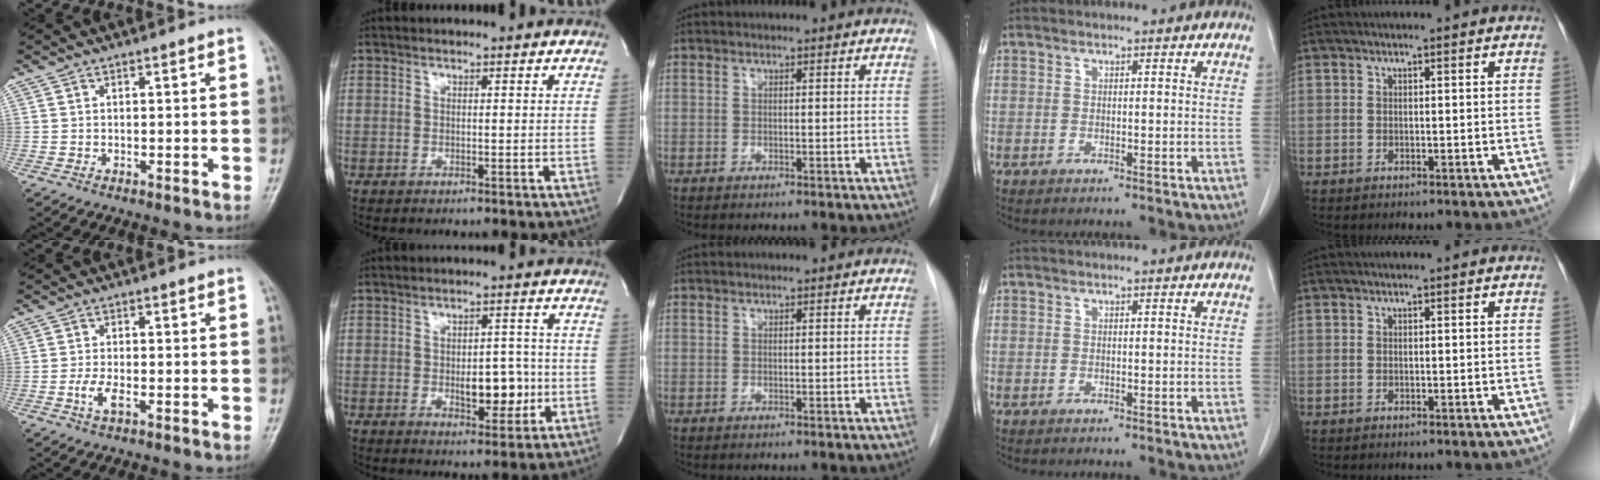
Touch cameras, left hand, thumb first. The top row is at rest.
{"thumb": {"total": 3.4, "force": [-1.2, 1.4, 2.8], "torque": [-0.062, 0.004, -0.024]}, "index": {"total": 6.4, "force": [-1.7, 3.1, 5.3], "torque": [-0.068, -0.004, -0.019]}, "middle": {"total": 0.6, "force": [0.6, 0.0, 0.1], "torque": [-0.006, 0.017, 0.016]}}